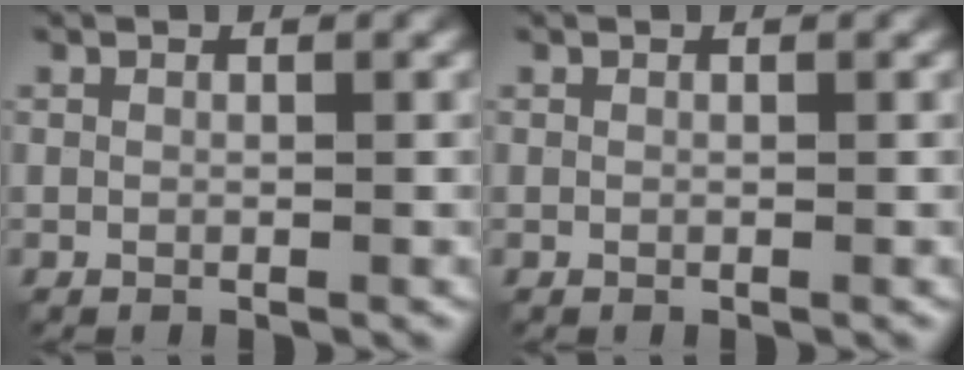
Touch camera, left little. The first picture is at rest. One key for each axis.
{"total": 0.0}